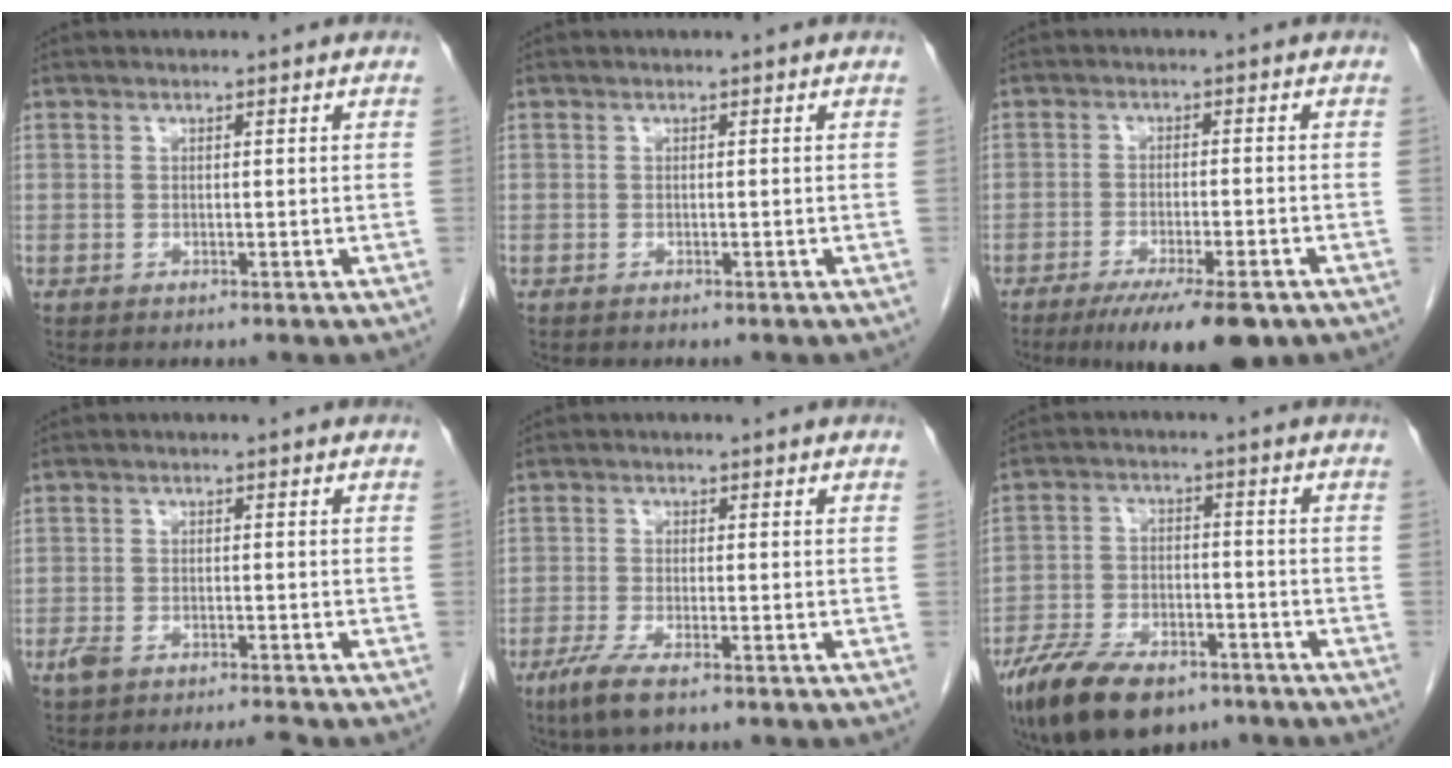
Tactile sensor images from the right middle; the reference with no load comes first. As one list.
[{"total": 0.0}, {"total": 10.5, "force": [-7.3, 1.8, 7.3], "torque": [-0.105, -0.019, -0.109]}, {"total": 3.5, "force": [-2.8, 0.6, 2.0], "torque": [-0.047, -0.002, -0.048]}, {"total": 5.1, "force": [-3.2, 1.0, 3.8], "torque": [-0.080, -0.014, -0.057]}, {"total": 13.5, "force": [-9.5, 5.7, 7.6], "torque": [-0.135, -0.011, -0.162]}]